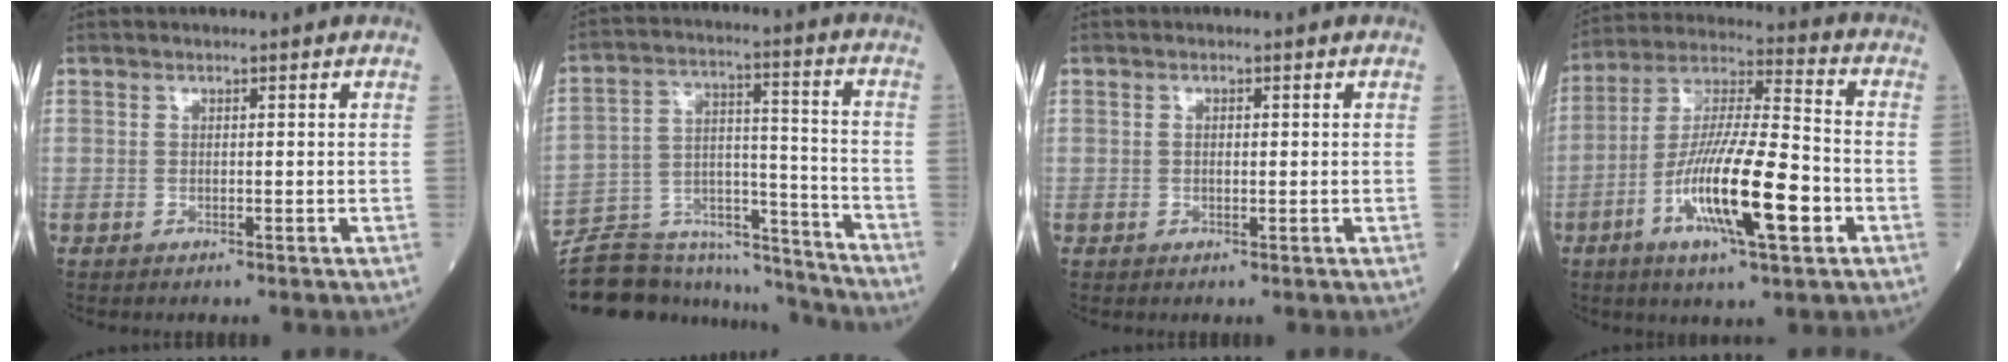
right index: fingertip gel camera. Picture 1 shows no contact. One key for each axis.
{"total": 17.2, "fx": -16.4, "fy": 4.4, "fz": 2.4, "tx": -0.035, "ty": 0.058, "tz": -0.255}
{"total": 0.8, "fx": 0.0, "fy": 0.3, "fz": 0.7, "tx": -0.016, "ty": 0.001, "tz": 0.000}
{"total": 17.0, "fx": -5.5, "fy": 2.4, "fz": 15.9, "tx": -0.300, "ty": -0.010, "tz": -0.098}